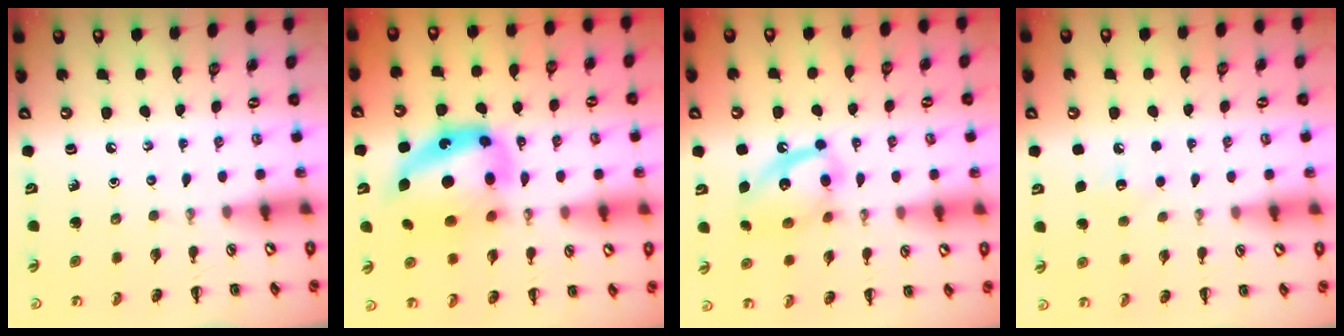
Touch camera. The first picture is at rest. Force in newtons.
{"total": 16.0, "press": 15.5, "slide": 3.9}
{"total": 13.2, "press": 13.1, "slide": 1.3}
{"total": 6.0, "press": 5.9, "slide": 1.1}